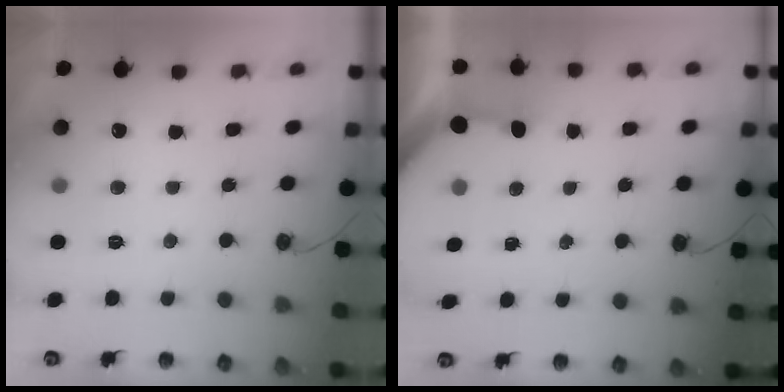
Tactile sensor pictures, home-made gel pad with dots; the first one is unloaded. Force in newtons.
{"total": 3.2, "press": 3.2, "slide": 0.4}